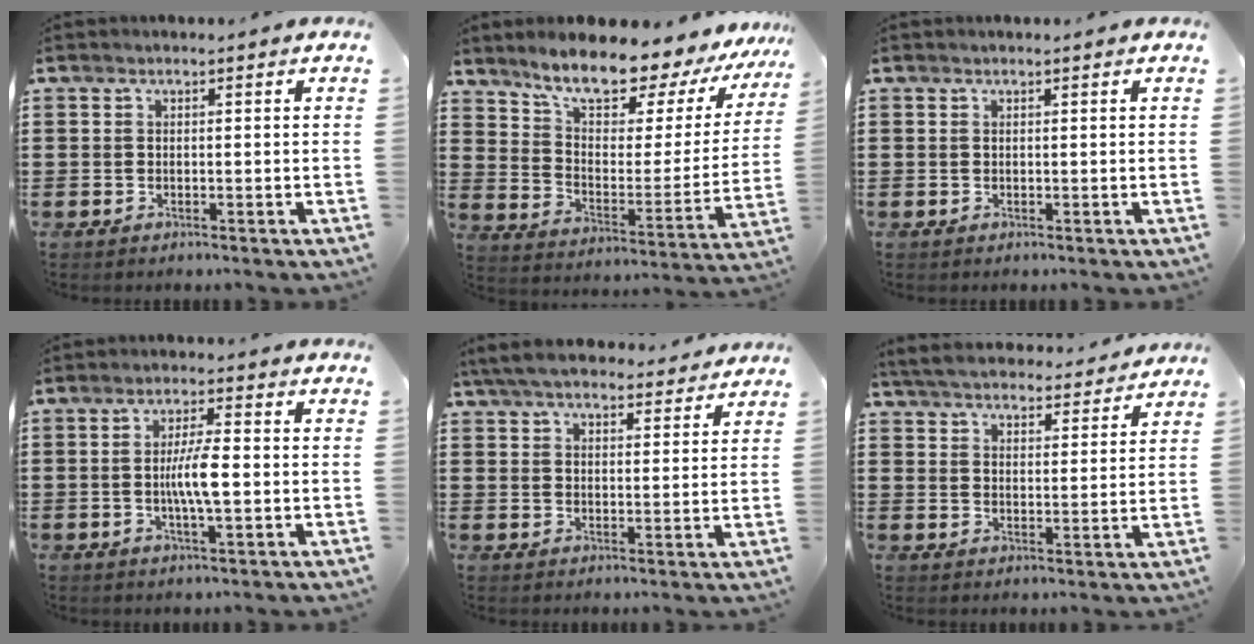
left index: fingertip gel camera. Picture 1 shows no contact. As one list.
[{"total": 10.2, "force": [8.8, 2.6, 4.5], "torque": [-0.105, -0.068, 0.147]}, {"total": 0.0}, {"total": 6.0, "force": [-0.7, 1.3, 5.8], "torque": [-0.110, 0.003, -0.017]}, {"total": 6.2, "force": [5.7, 1.2, 2.2], "torque": [-0.060, -0.017, 0.105]}, {"total": 5.2, "force": [5.1, 0.6, 1.0], "torque": [-0.044, -0.030, 0.088]}]